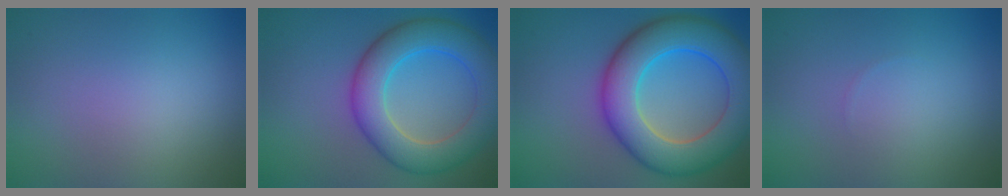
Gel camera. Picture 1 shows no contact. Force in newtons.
{"total": 7.9, "press": 7.9, "slide": 0.3}
{"total": 10.8, "press": 10.8, "slide": 0.5}
{"total": 0.0}